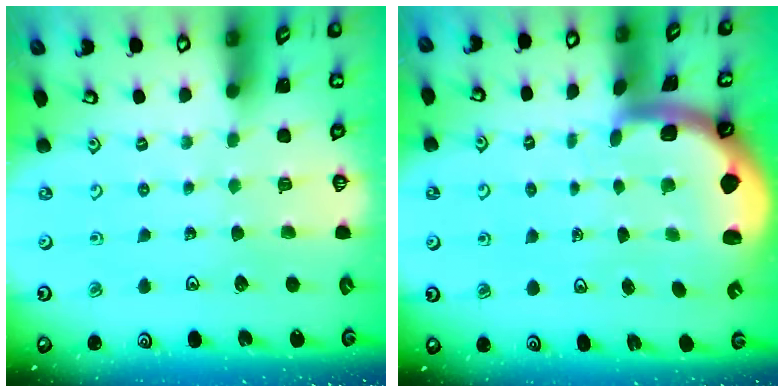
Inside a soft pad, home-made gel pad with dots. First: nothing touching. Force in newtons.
{"total": 2.3, "press": 2.3, "slide": 0.5}